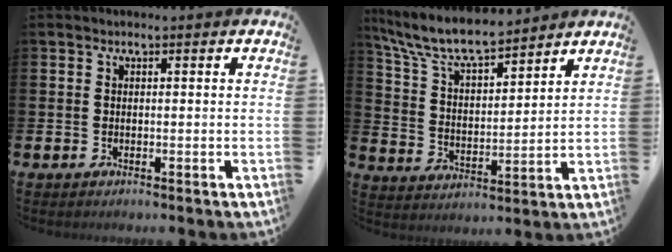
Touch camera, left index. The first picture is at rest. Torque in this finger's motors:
{"motor_torque": [1.22, -0.92, 0.28, 0.21]}